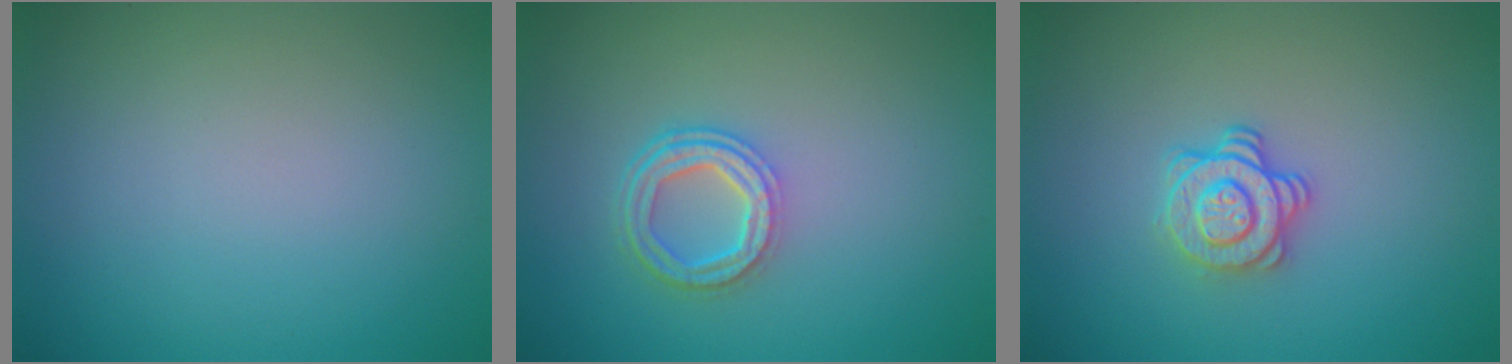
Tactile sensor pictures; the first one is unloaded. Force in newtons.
{"total": 3.7, "press": 2.7, "slide": 2.5}
{"total": 2.9, "press": 2.5, "slide": 1.4}